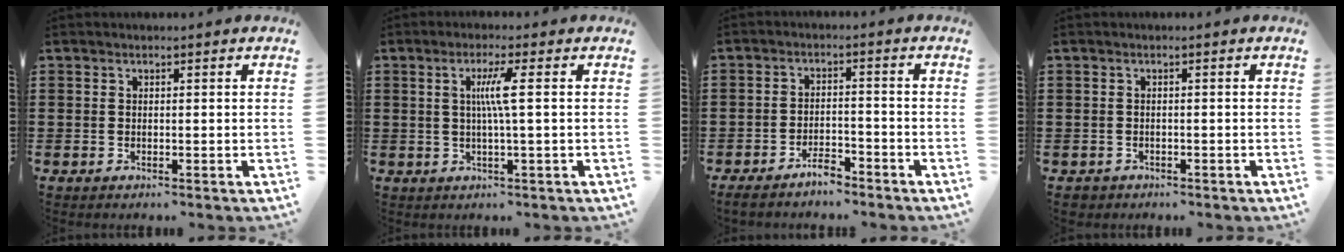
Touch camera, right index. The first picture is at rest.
{"total": 4.4, "force": [0.4, -0.4, 4.3], "torque": [-0.082, -0.005, 0.002]}
{"total": 3.8, "force": [-3.3, 0.8, 1.7], "torque": [-0.036, 0.006, -0.066]}
{"total": 0.9, "force": [-0.8, 0.3, -0.1], "torque": [-0.002, 0.002, -0.019]}